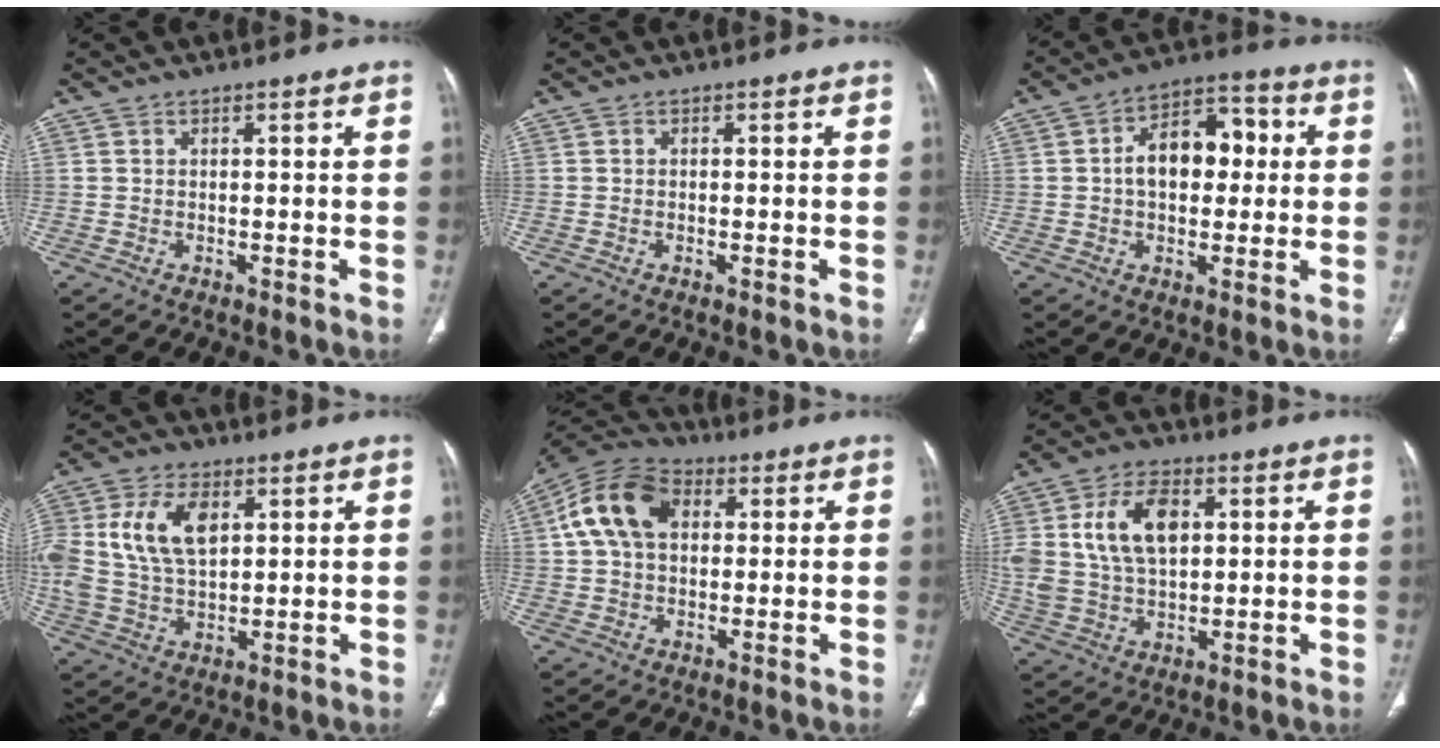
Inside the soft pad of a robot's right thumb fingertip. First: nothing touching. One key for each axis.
{"total": 0.6, "fx": -0.3, "fy": 0.1, "fz": 0.5, "tx": -0.011, "ty": 0.002, "tz": -0.005}
{"total": 11.9, "fx": 1.1, "fy": 7.7, "fz": 9.1, "tx": -0.112, "ty": 0.031, "tz": 0.011}
{"total": 13.7, "fx": 3.9, "fy": 8.3, "fz": 10.1, "tx": -0.197, "ty": 0.000, "tz": 0.079}
{"total": 13.2, "fx": 3.0, "fy": 9.1, "fz": 9.0, "tx": -0.159, "ty": 0.023, "tz": 0.045}
{"total": 14.0, "fx": 3.6, "fy": 8.7, "fz": 10.4, "tx": -0.186, "ty": 0.001, "tz": 0.072}